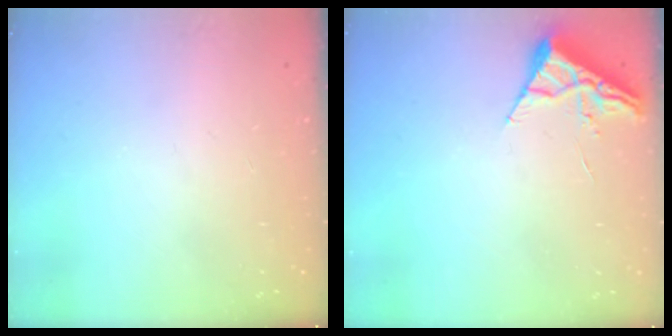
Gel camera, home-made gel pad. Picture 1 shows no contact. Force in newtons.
{"total": 3.7, "press": 3.6, "slide": 0.5}